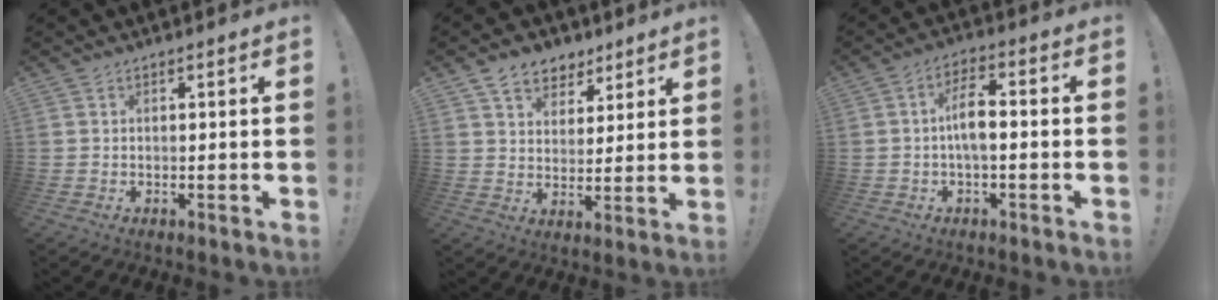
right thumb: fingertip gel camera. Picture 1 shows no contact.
{"total": 9.2, "force": [6.1, 6.5, 2.5], "torque": [-0.040, -0.036, 0.121]}
{"total": 7.7, "force": [-0.4, 2.9, 7.1], "torque": [-0.121, 0.006, -0.010]}